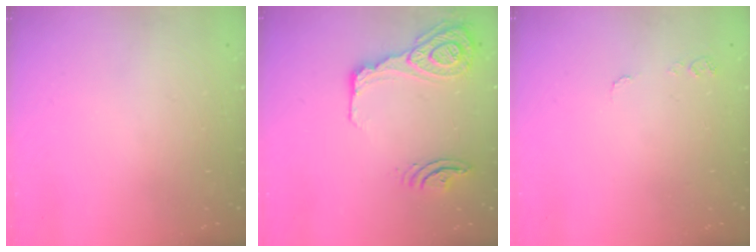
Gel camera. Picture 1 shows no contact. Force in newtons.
{"total": 17.9, "press": 17.6, "slide": 3.7}
{"total": 5.3, "press": 5.2, "slide": 0.5}